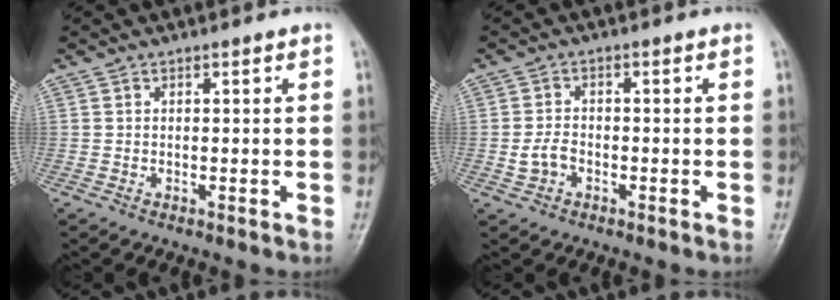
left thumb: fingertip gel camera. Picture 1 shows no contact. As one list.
[{"total": 3.4, "force": [-1.2, 2.4, 2.1], "torque": [-0.038, 0.014, -0.022]}]